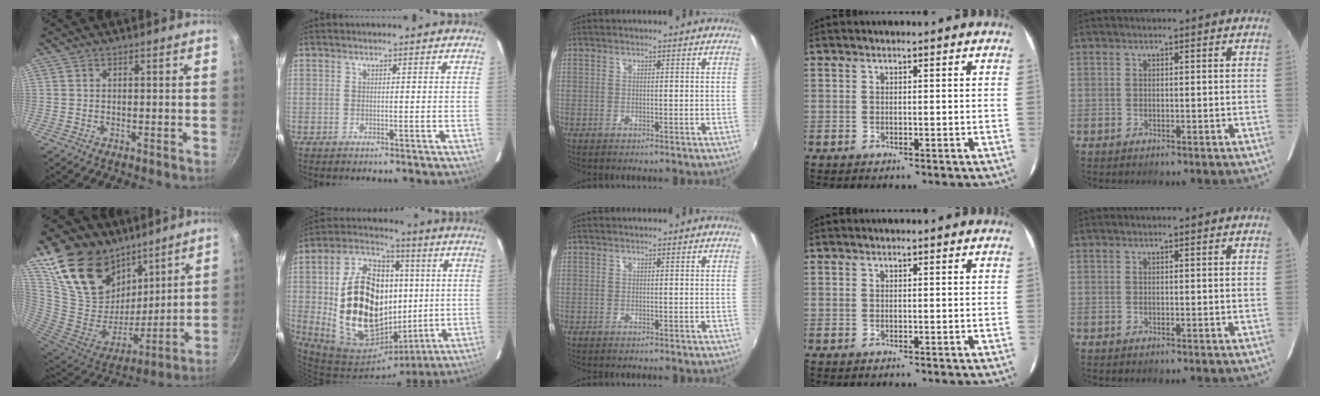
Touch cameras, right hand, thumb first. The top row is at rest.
{"thumb": {"total": 26.7, "force": [17.2, 16.1, 12.5], "torque": [-0.205, -0.102, 0.326]}, "index": {"total": 23.6, "force": [0.8, 15.7, 17.5], "torque": [-0.345, 0.023, 0.036]}}